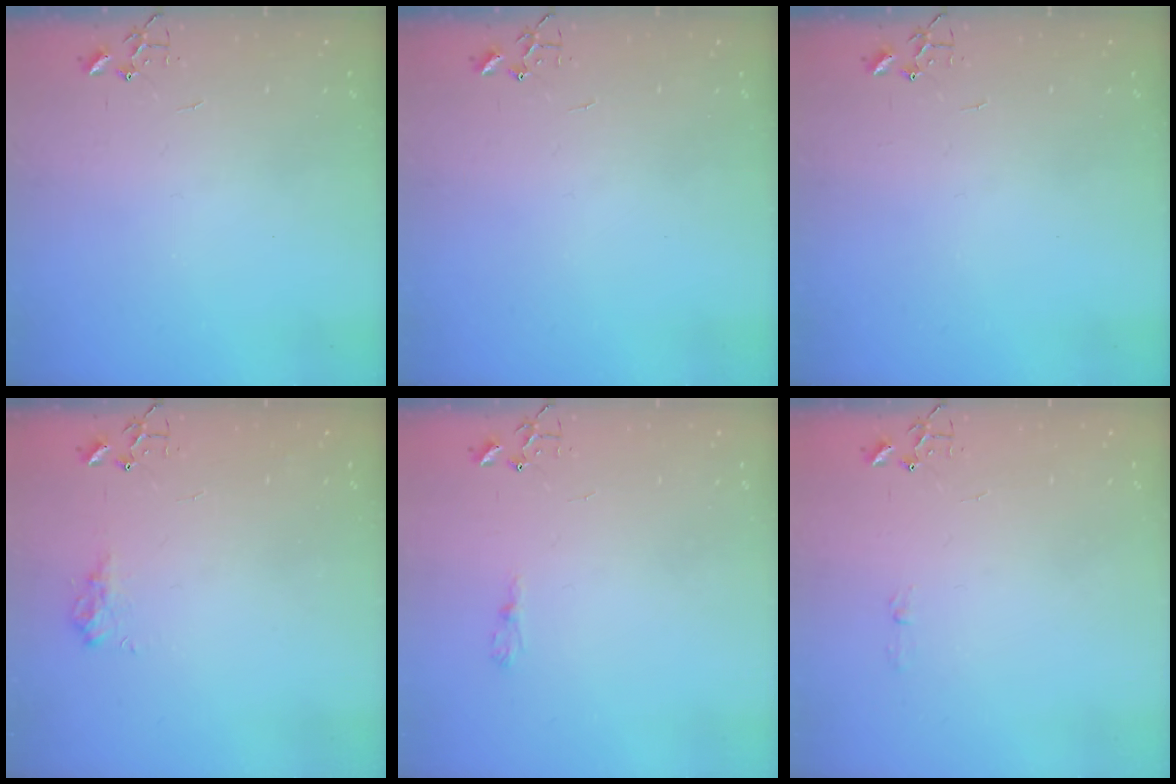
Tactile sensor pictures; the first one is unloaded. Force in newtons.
{"total": 0.0}
{"total": 0.0}
{"total": 8.9, "press": 8.9, "slide": 0.5}
{"total": 5.9, "press": 5.9, "slide": 0.6}
{"total": 2.9, "press": 2.9, "slide": 0.5}